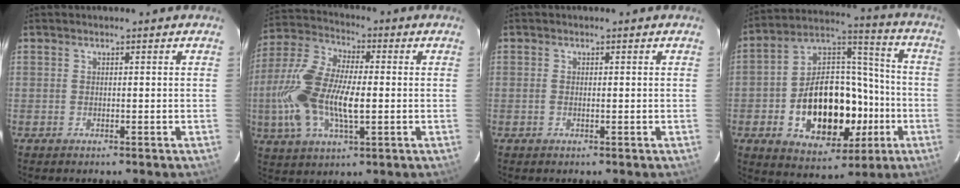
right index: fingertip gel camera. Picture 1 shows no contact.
{"total": 17.0, "force": [-1.9, 7.5, 15.1], "torque": [-0.322, 0.005, -0.040]}
{"total": 0.6, "force": [0.0, 0.3, 0.5], "torque": [-0.013, 0.000, -0.003]}
{"total": 22.0, "force": [-5.9, 13.9, 16.0], "torque": [-0.298, 0.045, -0.072]}